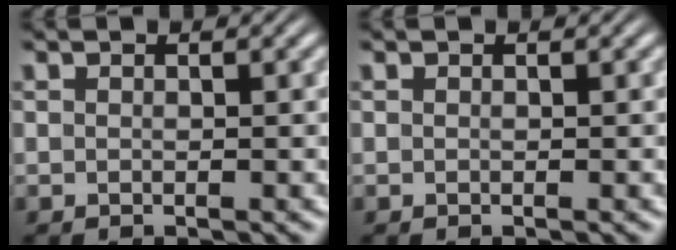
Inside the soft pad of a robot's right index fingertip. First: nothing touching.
{"total": 0.0}